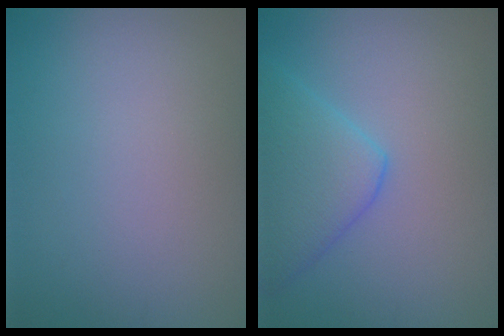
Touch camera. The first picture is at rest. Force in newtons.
{"total": 4.9, "press": 4.8, "slide": 0.3}